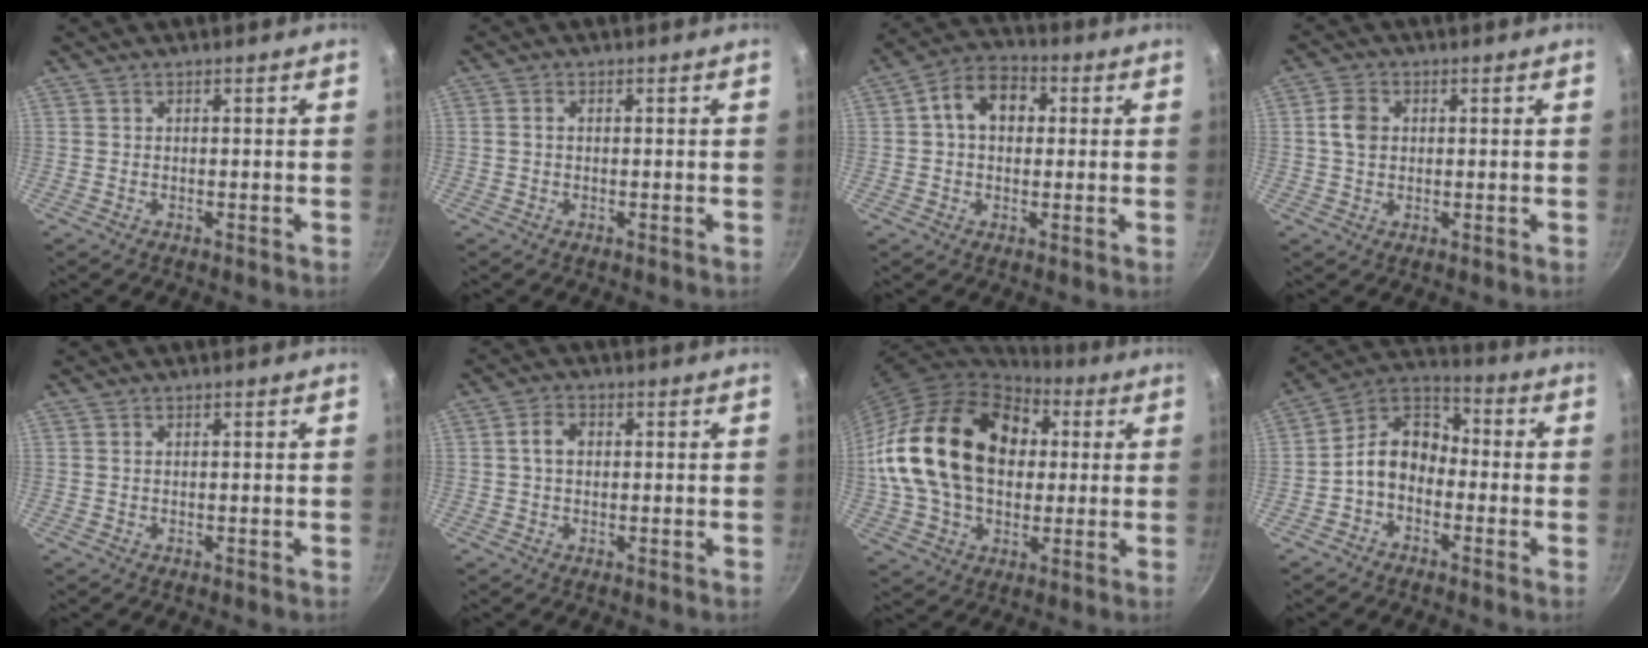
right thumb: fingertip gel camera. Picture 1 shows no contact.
{"total": 1.2, "force": [0.0, 0.9, 0.9], "torque": [-0.016, 0.005, -0.001]}
{"total": 9.3, "force": [1.6, 6.7, 6.2], "torque": [-0.072, 0.022, 0.010]}
{"total": 4.6, "force": [0.7, 3.5, 2.9], "torque": [-0.045, 0.006, 0.007]}
{"total": 0.0}
{"total": 3.5, "force": [0.3, 2.6, 2.4], "torque": [-0.034, 0.009, 0.002]}
{"total": 26.1, "force": [3.5, 18.4, 18.2], "torque": [-0.312, 0.032, 0.059]}
{"total": 9.9, "force": [-2.6, 7.3, 6.3], "torque": [-0.082, 0.049, -0.074]}